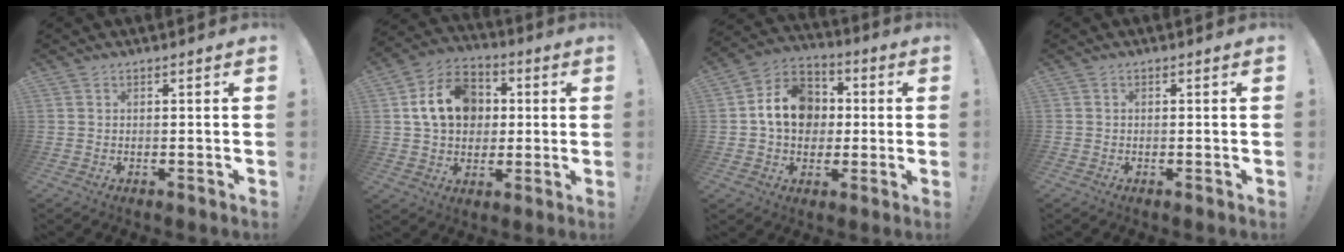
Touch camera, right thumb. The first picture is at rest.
{"total": 15.9, "force": [3.0, 12.7, 9.0], "torque": [-0.139, 0.008, 0.067]}
{"total": 15.0, "force": [1.4, 12.4, 8.3], "torque": [-0.113, 0.013, 0.033]}
{"total": 0.5, "force": [-0.1, -0.2, 0.4], "torque": [-0.014, 0.002, -0.002]}